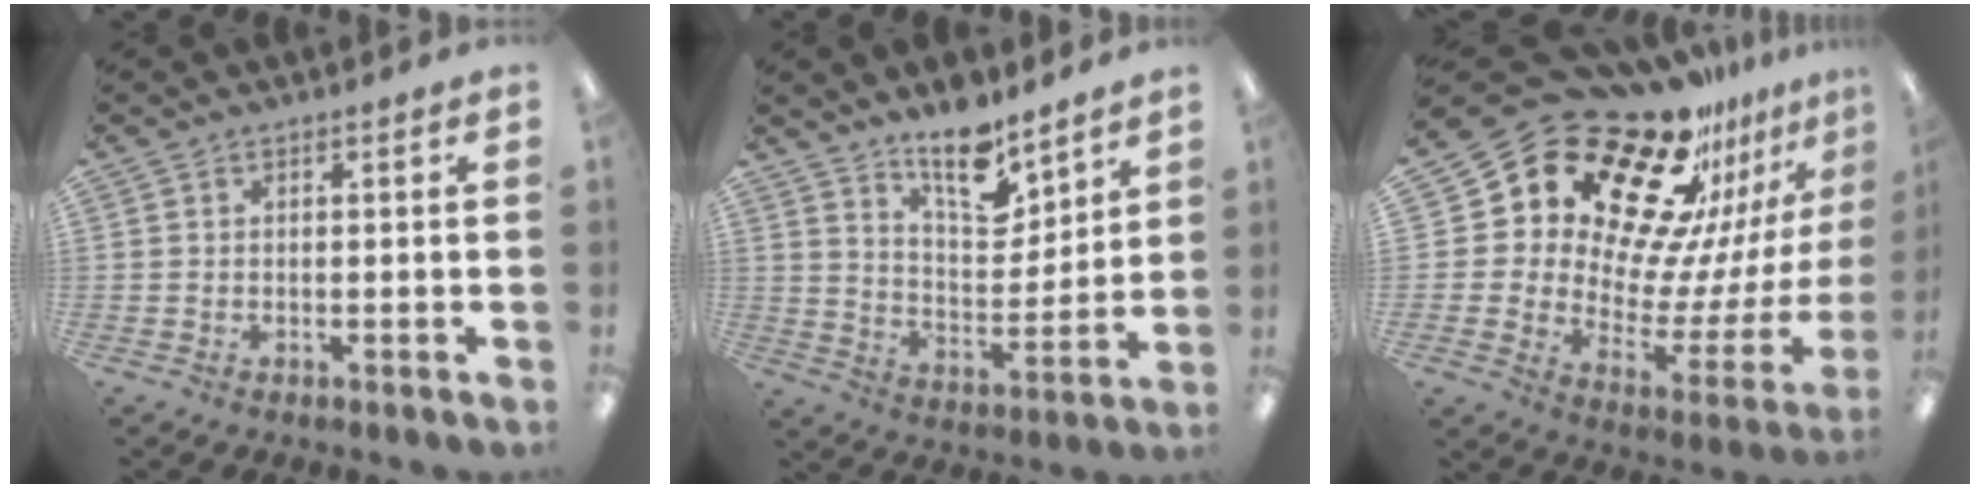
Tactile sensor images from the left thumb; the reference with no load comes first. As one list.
[{"total": 12.5, "force": [10.0, 4.5, 6.0], "torque": [-0.090, -0.068, 0.177]}, {"total": 25.0, "force": [19.0, 11.3, 11.8], "torque": [-0.205, -0.169, 0.339]}]